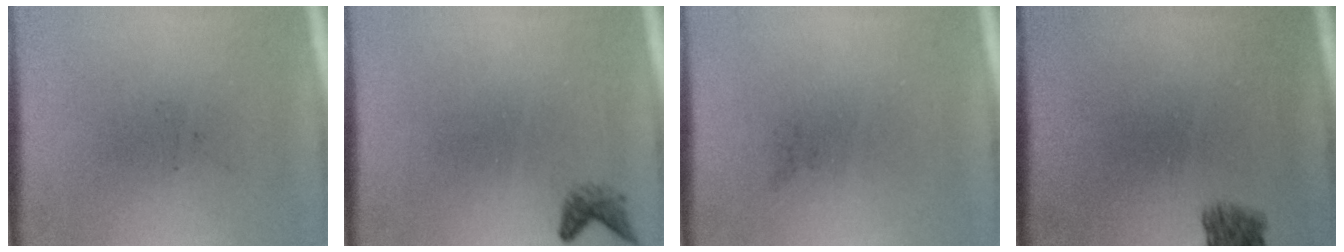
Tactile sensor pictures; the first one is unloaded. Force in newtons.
{"total": 1.3}
{"total": 0.0}
{"total": 2.9}